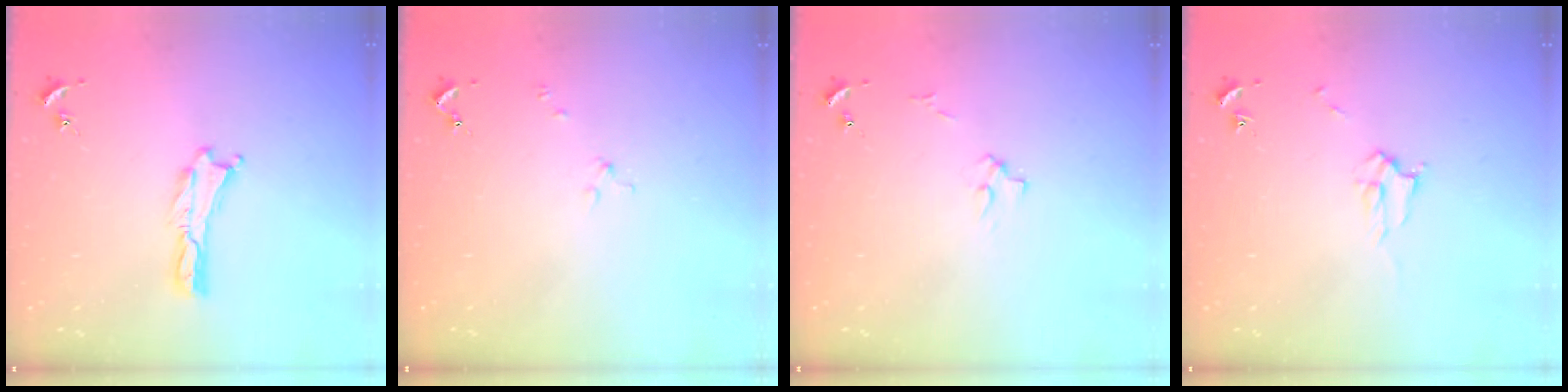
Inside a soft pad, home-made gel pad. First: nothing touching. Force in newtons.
{"total": 1.7, "press": 1.7, "slide": 0.3}
{"total": 2.7, "press": 2.7, "slide": 0.3}
{"total": 2.3, "press": 2.3, "slide": 0.3}